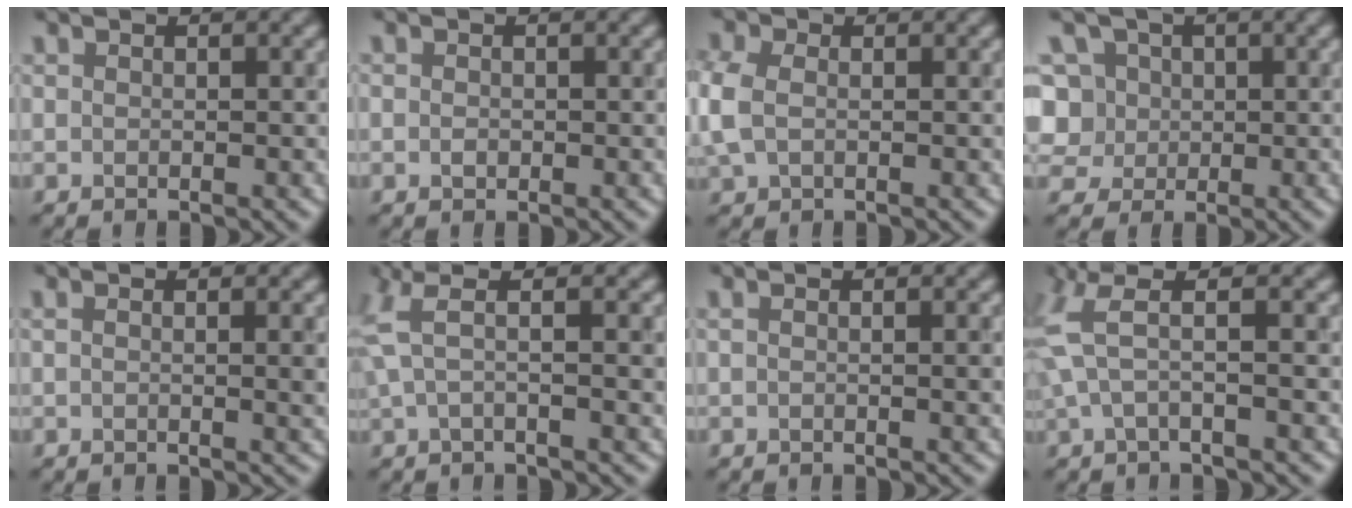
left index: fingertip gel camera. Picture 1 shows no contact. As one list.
[{"total": 0.7, "force": [-0.2, 0.5, 0.4], "torque": [-0.009, -0.002, -0.006]}, {"total": 3.0, "force": [0.0, 2.2, 2.0], "torque": [-0.064, 0.004, -0.005]}, {"total": 8.2, "force": [1.8, 7.1, 3.7], "torque": [-0.073, 0.041, -0.001]}, {"total": 2.1, "force": [0.2, 0.4, 2.0], "torque": [-0.025, 0.002, 0.000]}, {"total": 3.7, "force": [0.8, 0.8, 3.5], "torque": [-0.069, 0.009, 0.009]}, {"total": 1.4, "force": [0.1, 0.3, 1.4], "torque": [-0.020, 0.003, -0.002]}, {"total": 3.3, "force": [0.8, 0.5, 3.2], "torque": [-0.076, 0.009, 0.011]}]